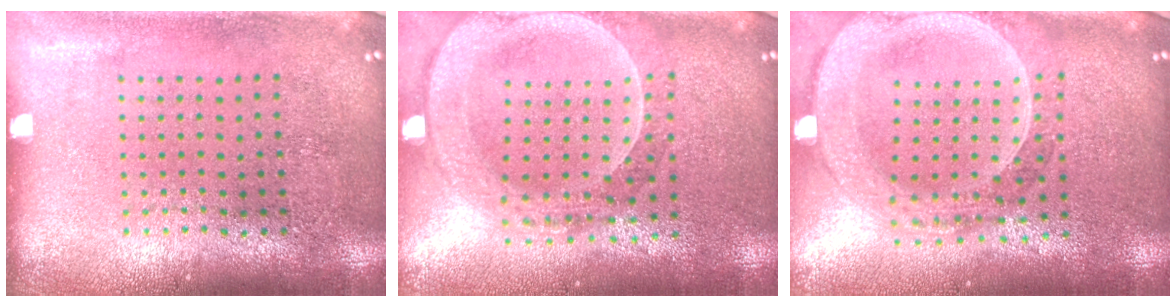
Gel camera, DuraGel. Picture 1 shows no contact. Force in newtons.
{"total": 2.2, "press": 2.0, "slide": 0.9}
{"total": 2.6, "press": 2.3, "slide": 1.3}